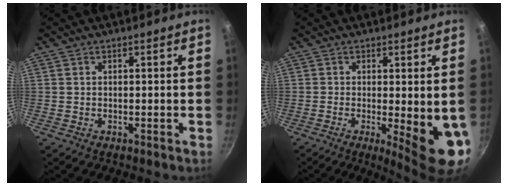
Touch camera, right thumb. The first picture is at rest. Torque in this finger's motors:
{"motor_torque": [-0.07, 1.43, 0.29, -0.09, 0.05]}